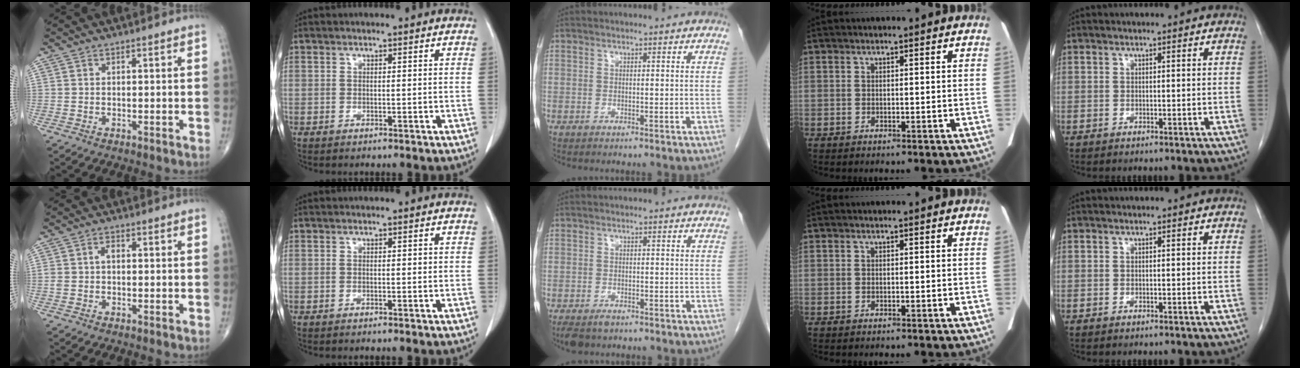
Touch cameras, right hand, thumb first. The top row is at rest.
{"thumb": {"total": 2.0, "force": [0.0, 1.3, 1.6], "torque": [-0.031, 0.009, -0.001]}, "middle": {"total": 3.6, "force": [-2.7, 1.6, 1.8], "torque": [-0.034, -0.008, -0.042]}}